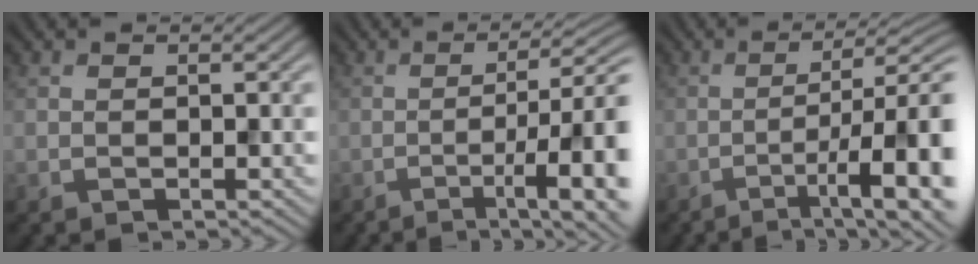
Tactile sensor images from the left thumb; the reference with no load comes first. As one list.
[{"total": 10.9, "force": [-3.2, 2.4, 10.2], "torque": [-0.131, 0.009, -0.043]}, {"total": 12.0, "force": [-4.0, 2.7, 11.0], "torque": [-0.147, 0.000, -0.051]}]